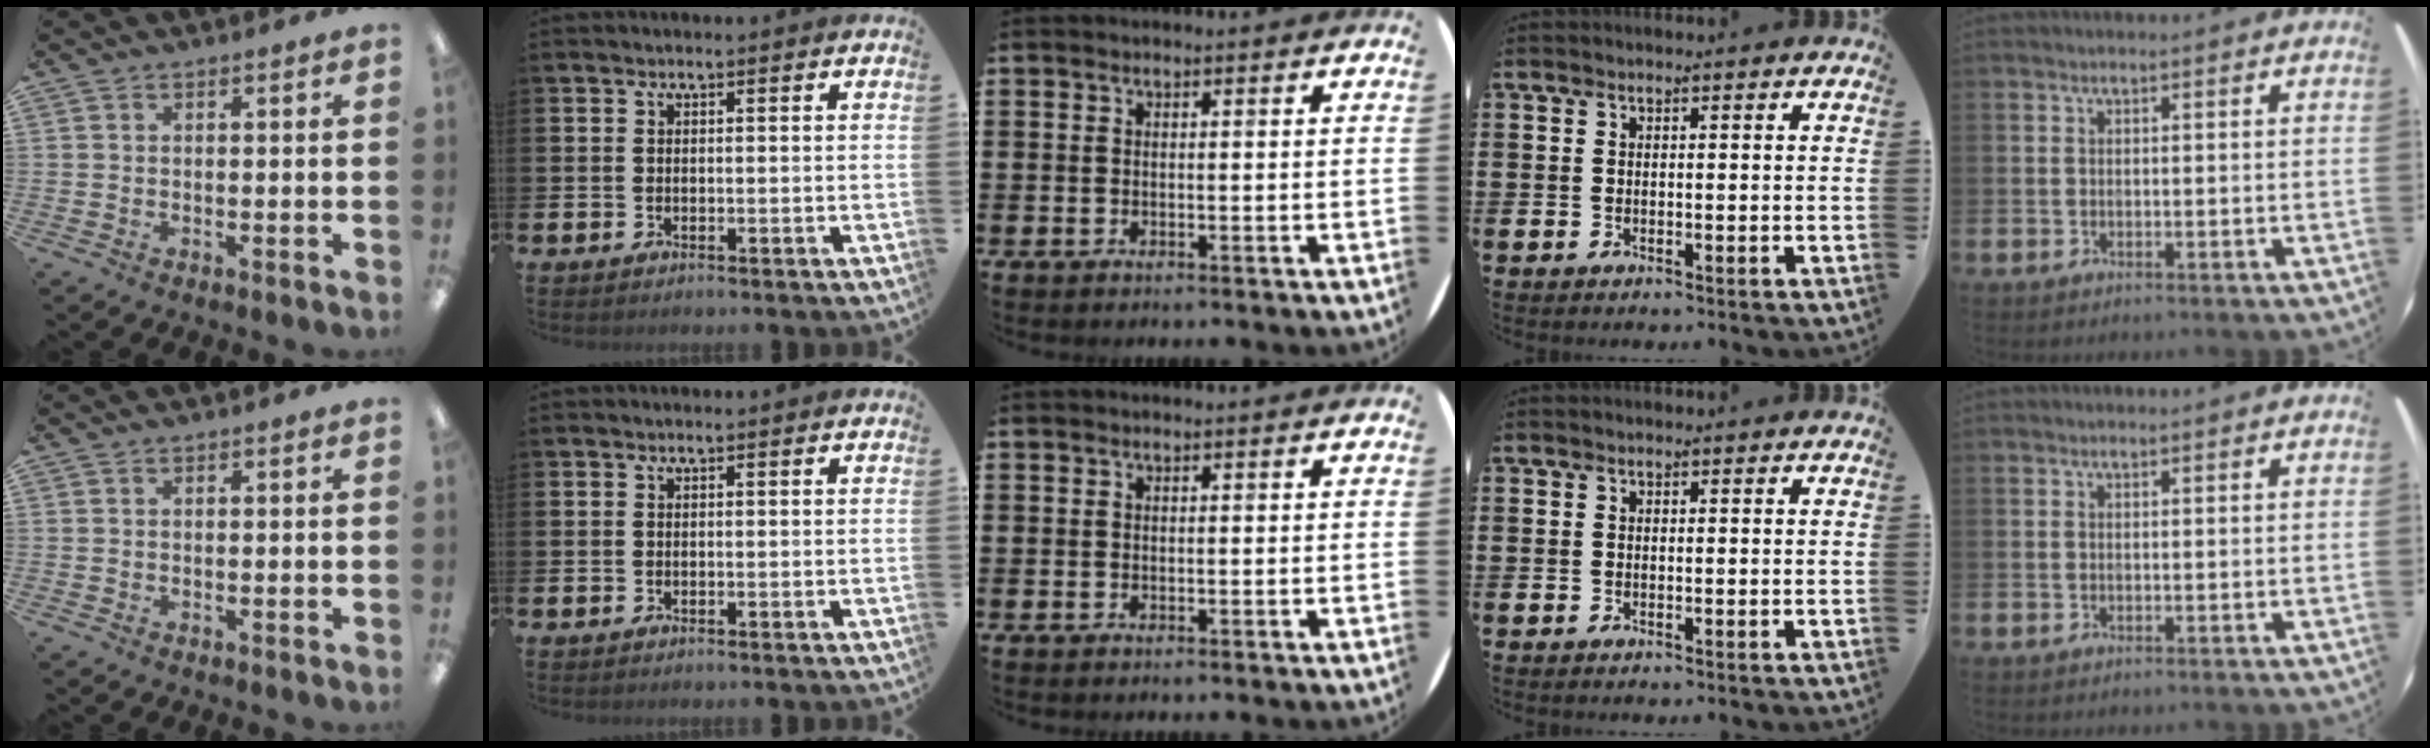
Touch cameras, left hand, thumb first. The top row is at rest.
{}